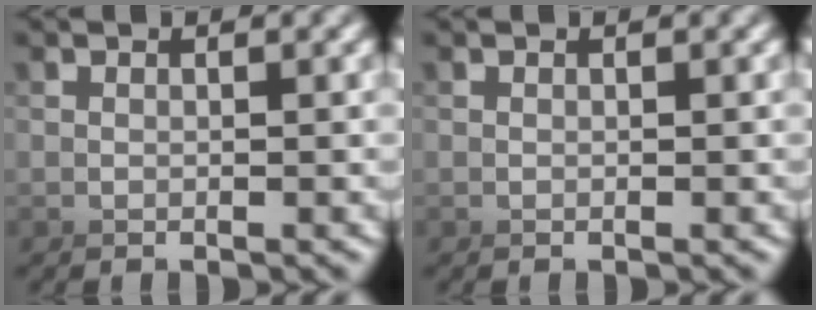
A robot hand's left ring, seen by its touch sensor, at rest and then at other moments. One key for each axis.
{"total": 0.0}